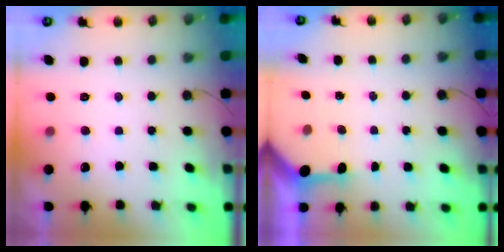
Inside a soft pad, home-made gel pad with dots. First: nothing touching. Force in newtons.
{"total": 3.3, "press": 3.3, "slide": 0.4}